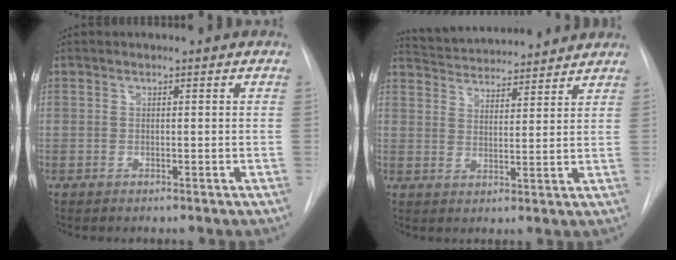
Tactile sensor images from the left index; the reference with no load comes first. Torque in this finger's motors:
{"motor_torque": [-0.39, -1.14, 0.18, 0.02]}